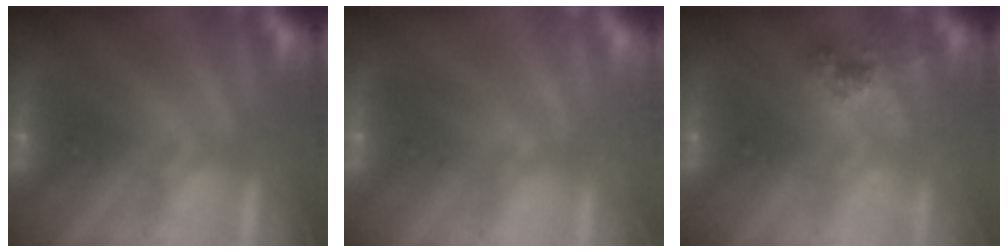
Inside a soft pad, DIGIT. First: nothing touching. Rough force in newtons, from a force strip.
{"total": 1.6}
{"total": 2.6}